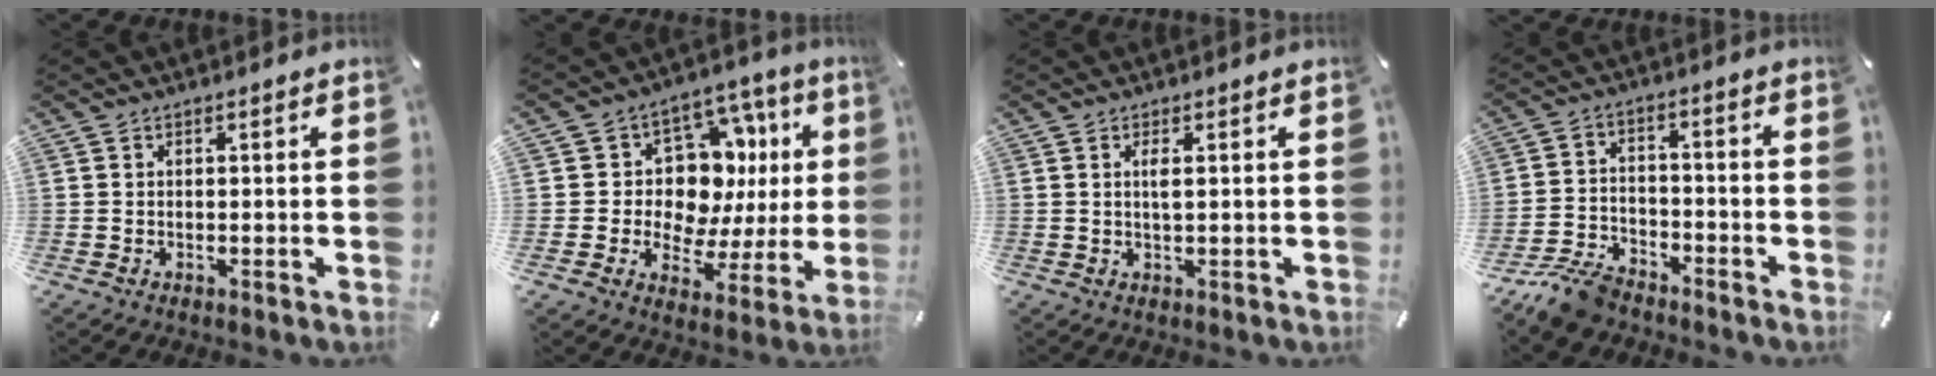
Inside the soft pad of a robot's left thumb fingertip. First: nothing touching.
{"total": 12.0, "force": [3.6, 9.7, 6.1], "torque": [-0.082, -0.041, 0.071]}
{"total": 2.1, "force": [0.5, 0.4, 2.0], "torque": [-0.042, 0.000, 0.006]}
{"total": 9.2, "force": [-7.8, 3.5, 3.4], "torque": [-0.074, 0.035, -0.151]}